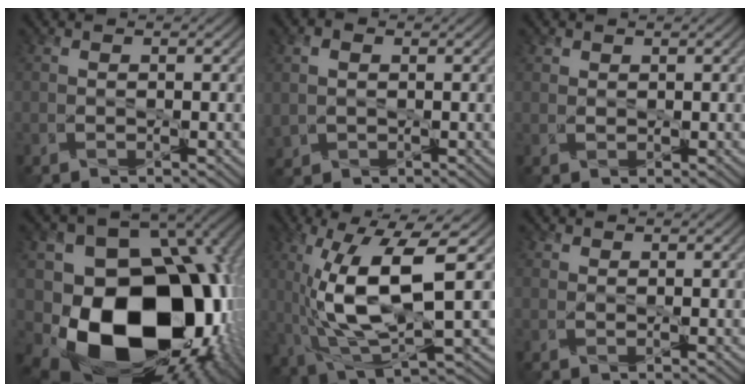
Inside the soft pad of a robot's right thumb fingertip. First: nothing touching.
{"total": 2.8, "force": [0.5, 2.4, 1.4], "torque": [-0.041, -0.002, 0.010]}
{"total": 1.2, "force": [0.8, 0.9, 0.2], "torque": [-0.005, -0.001, 0.016]}
{"total": 18.9, "force": [-3.6, 14.3, 11.8], "torque": [-0.178, -0.065, -0.033]}
{"total": 12.9, "force": [0.9, 4.7, 12.0], "torque": [-0.250, -0.002, 0.025]}
{"total": 0.8, "force": [0.7, 0.4, 0.1], "torque": [-0.002, -0.003, 0.014]}